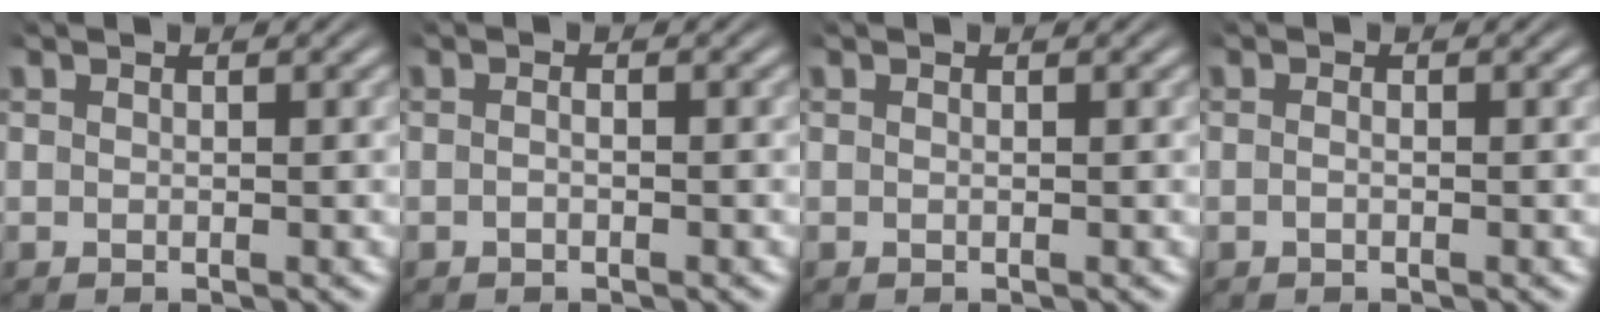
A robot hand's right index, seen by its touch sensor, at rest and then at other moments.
{"total": 0.7, "force": [-0.5, 0.1, 0.5], "torque": [-0.011, -0.001, -0.011]}
{"total": 0.0}
{"total": 0.7, "force": [-0.5, 0.1, 0.5], "torque": [-0.009, 0.000, -0.011]}